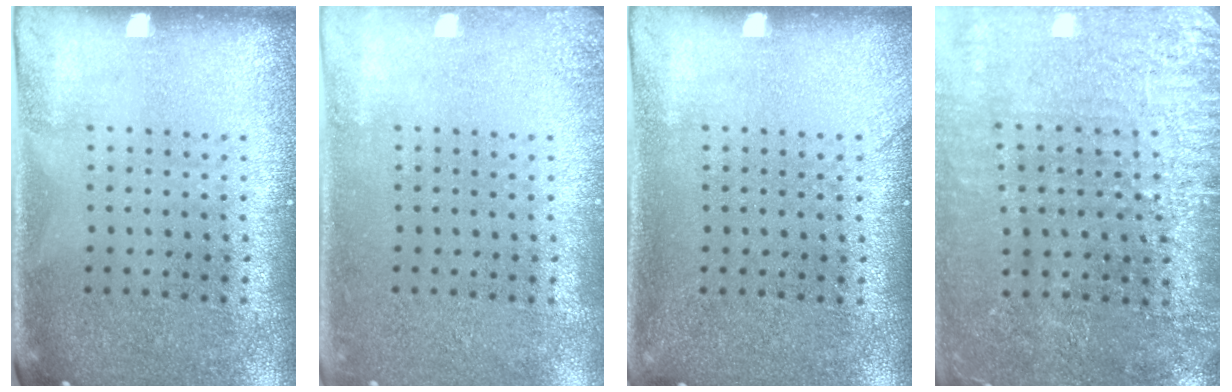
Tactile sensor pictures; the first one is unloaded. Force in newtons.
{"total": 1.1, "press": 1.1, "slide": 0.1}
{"total": 1.0, "press": 0.9, "slide": 0.3}
{"total": 2.8, "press": 2.8, "slide": 0.3}